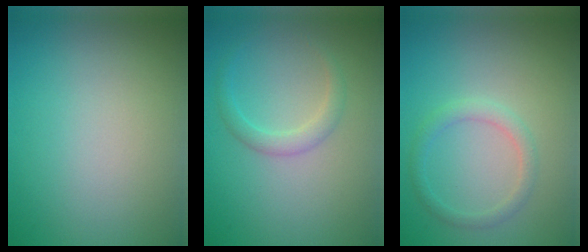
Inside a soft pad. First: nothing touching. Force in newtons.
{"total": 1.7, "press": 1.7, "slide": 0.1}
{"total": 1.7, "press": 1.7, "slide": 0.1}